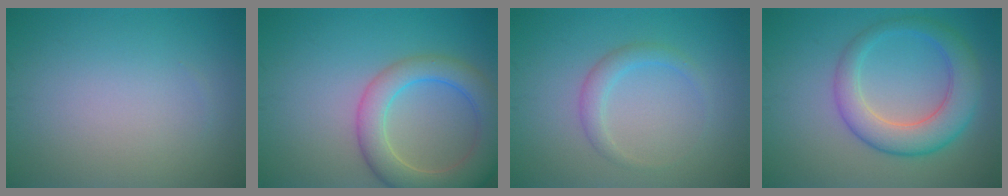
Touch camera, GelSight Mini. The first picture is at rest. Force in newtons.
{"total": 6.5, "press": 6.5, "slide": 0.5}
{"total": 2.0, "press": 2.0, "slide": 0.0}
{"total": 5.6, "press": 5.6, "slide": 0.1}